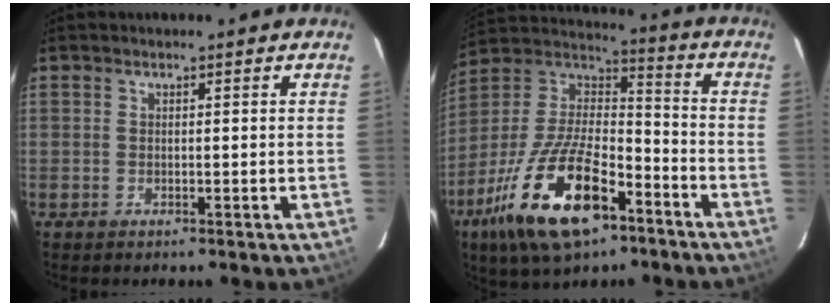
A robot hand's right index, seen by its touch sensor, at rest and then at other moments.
{"total": 23.0, "force": [-12.1, 9.8, 16.8], "torque": [-0.343, -0.026, -0.213]}